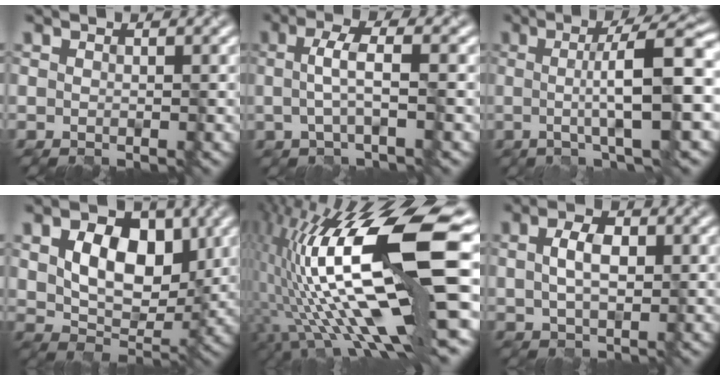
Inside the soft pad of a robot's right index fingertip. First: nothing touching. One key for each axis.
{"total": 2.4, "fx": 0.2, "fy": 0.4, "fz": 2.3, "tx": -0.046, "ty": 0.004, "tz": 0.000}
{"total": 9.1, "fx": -0.2, "fy": 1.7, "fz": 9.0, "tx": -0.112, "ty": 0.008, "tz": -0.008}
{"total": 7.4, "fx": 2.1, "fy": 4.9, "fz": 5.1, "tx": -0.087, "ty": -0.005, "tz": 0.035}
{"total": 16.8, "fx": 0.3, "fy": 4.5, "fz": 16.2, "tx": -0.291, "ty": 0.016, "tz": 0.012}
{"total": 3.8, "fx": 1.1, "fy": 2.4, "fz": 2.8, "tx": -0.056, "ty": 0.003, "tz": 0.020}